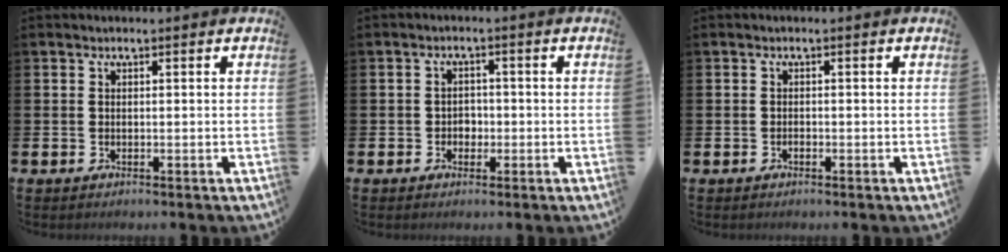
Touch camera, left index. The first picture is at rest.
{"total": 2.0, "force": [-0.5, 1.8, 0.8], "torque": [-0.009, 0.003, -0.016]}
{"total": 0.6, "force": [-0.4, 0.3, 0.3], "torque": [-0.014, 0.001, -0.006]}